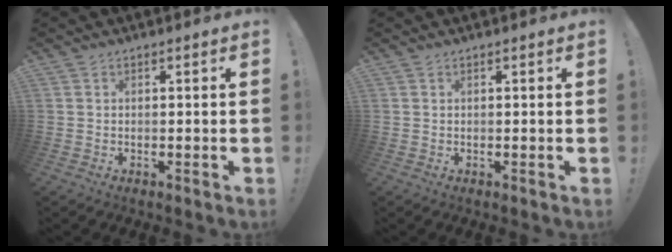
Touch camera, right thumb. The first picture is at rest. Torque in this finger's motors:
{"motor_torque": [0.17, -0.03, 0.21, -0.03, 0.00]}